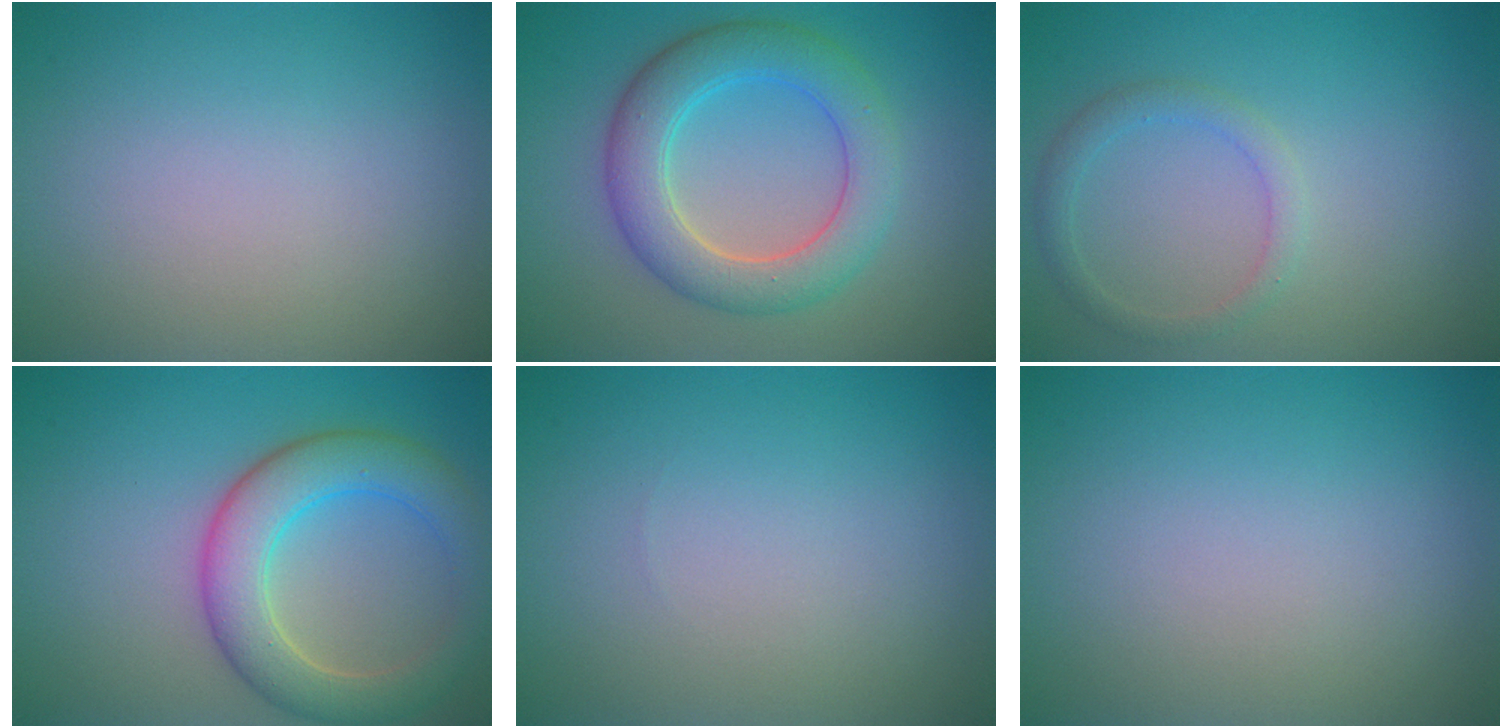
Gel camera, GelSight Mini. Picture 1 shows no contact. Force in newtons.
{"total": 6.1, "press": 6.1, "slide": 0.3}
{"total": 1.8, "press": 1.8, "slide": 0.1}
{"total": 6.2, "press": 6.2, "slide": 0.3}
{"total": 0.0}
{"total": 0.0}